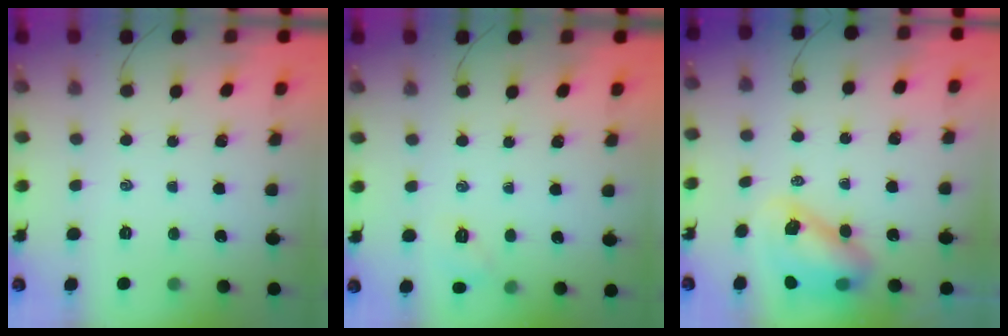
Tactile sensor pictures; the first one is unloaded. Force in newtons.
{"total": 5.0, "press": 4.8, "slide": 1.4}
{"total": 9.1, "press": 8.7, "slide": 2.6}